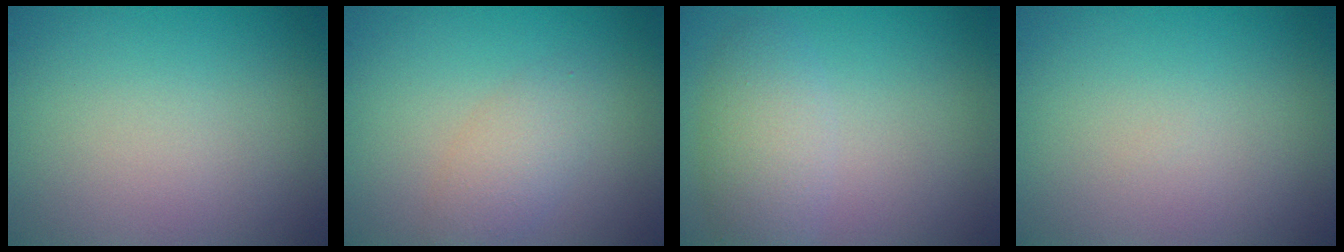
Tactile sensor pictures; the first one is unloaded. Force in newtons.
{"total": 2.2, "press": 2.2, "slide": 0.2}
{"total": 3.1, "press": 3.1, "slide": 0.0}
{"total": 0.0}